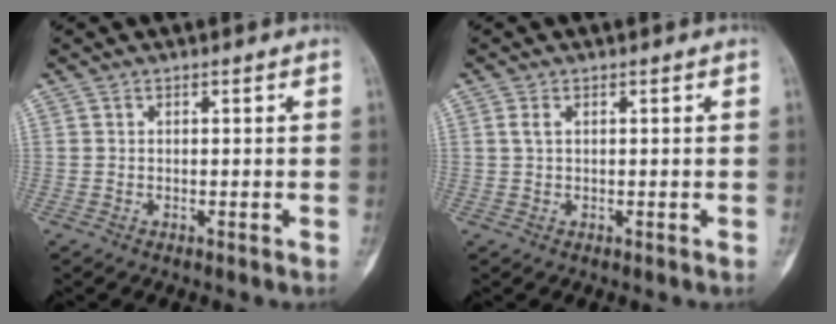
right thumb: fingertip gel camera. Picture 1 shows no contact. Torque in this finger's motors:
{"motor_torque": [-0.02, 0.03, 0.35, 0.13, 0.02]}